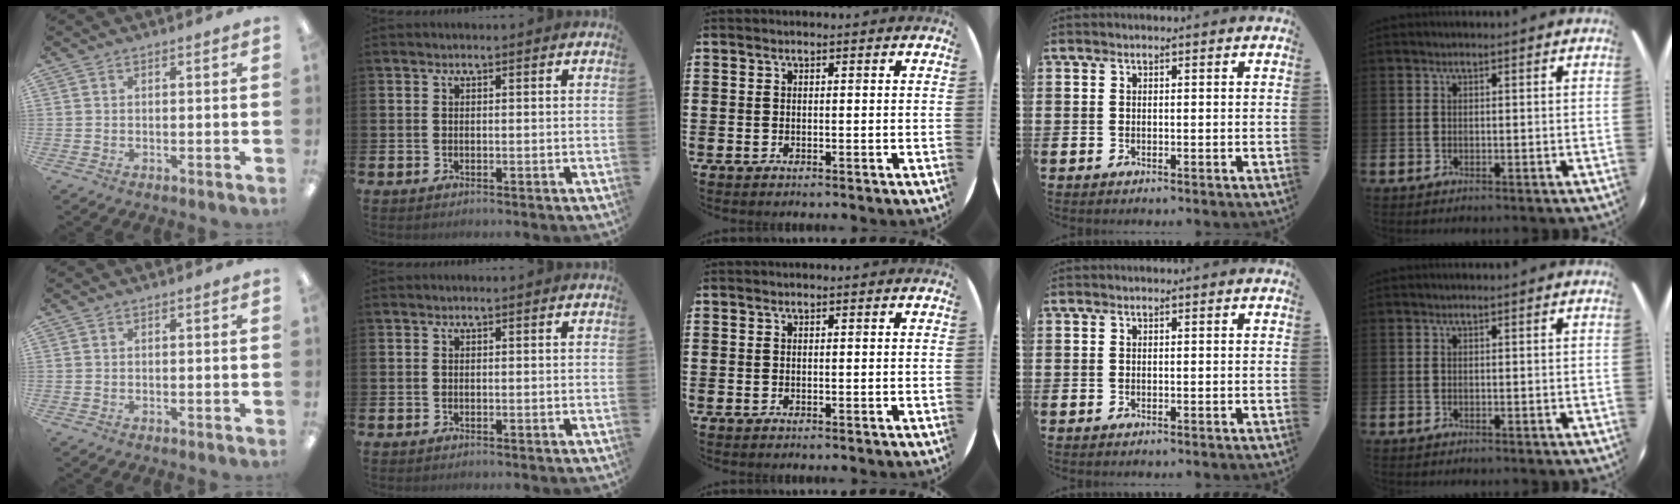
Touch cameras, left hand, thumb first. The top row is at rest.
{}